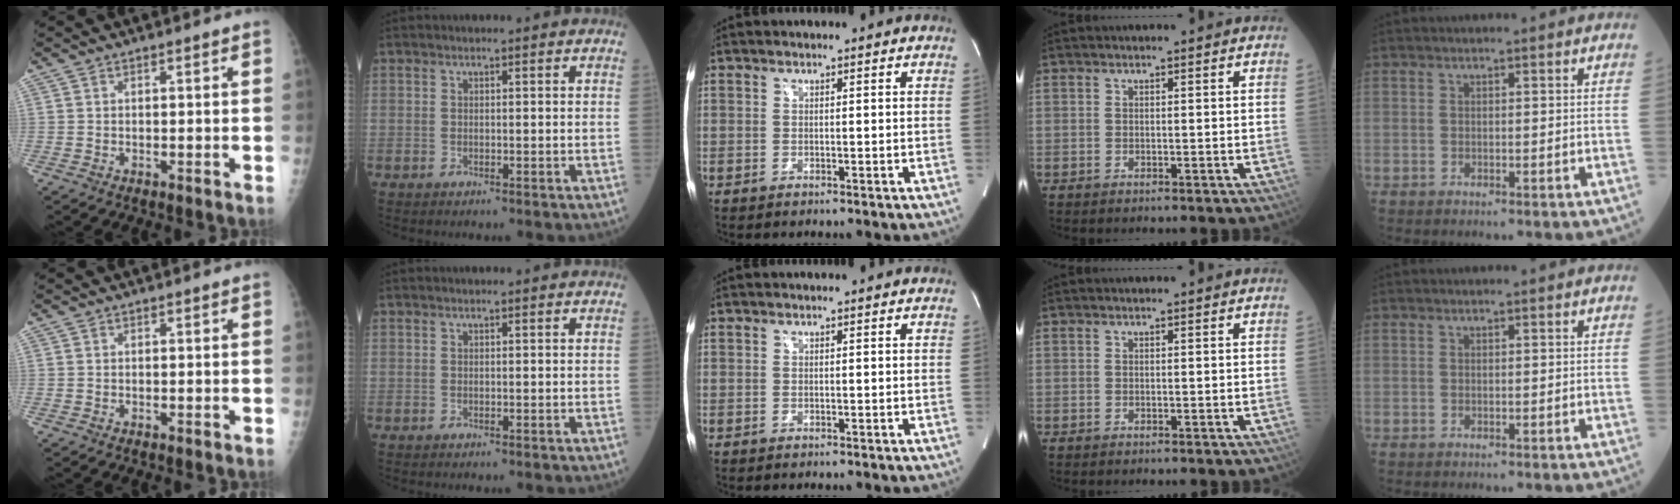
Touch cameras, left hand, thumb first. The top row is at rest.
{}